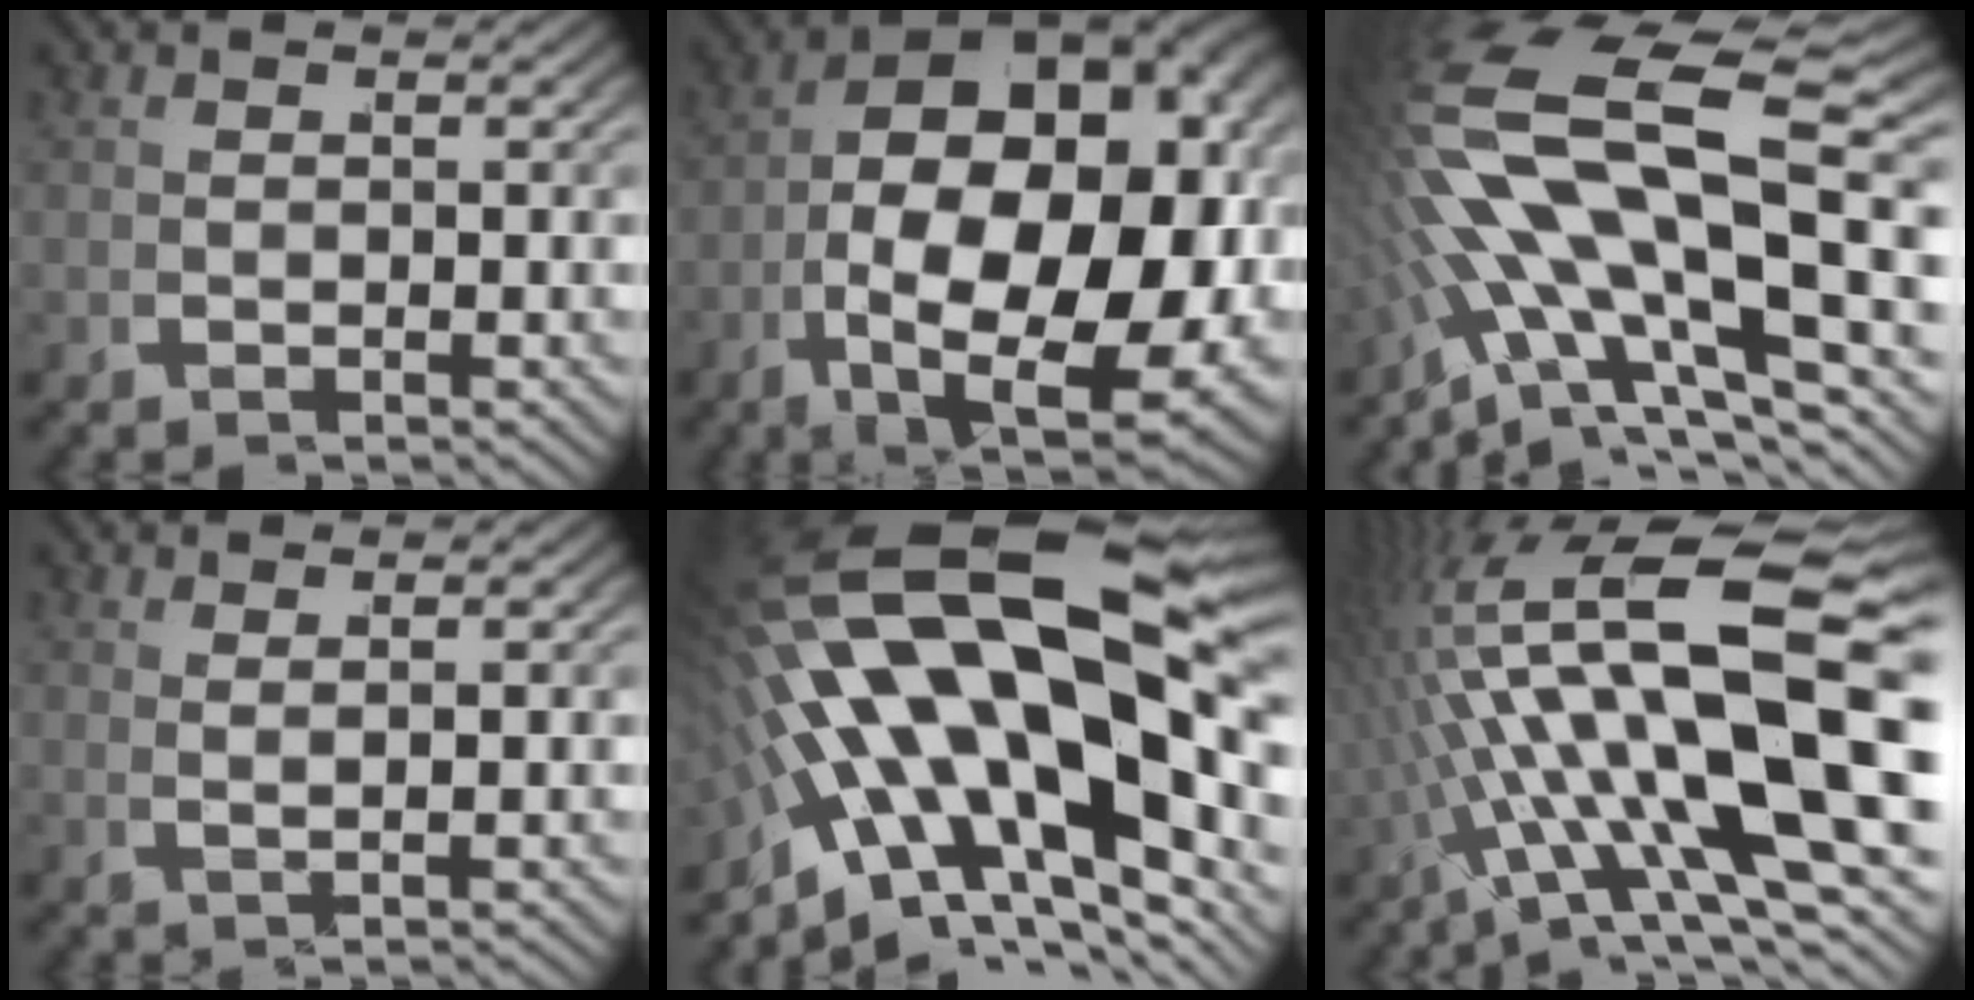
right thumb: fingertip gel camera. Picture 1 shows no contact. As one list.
[{"total": 23.8, "force": [-1.3, 14.3, 19.0], "torque": [-0.329, -0.063, -0.007]}, {"total": 13.1, "force": [-0.1, 6.9, 11.2], "torque": [-0.245, -0.024, 0.002]}, {"total": 2.1, "force": [1.7, -1.2, 0.3], "torque": [0.007, 0.016, 0.023]}, {"total": 18.8, "force": [-0.1, 9.9, 16.0], "torque": [-0.304, -0.028, 0.004]}, {"total": 15.7, "force": [0.0, 7.0, 14.1], "torque": [-0.266, -0.031, 0.012]}]